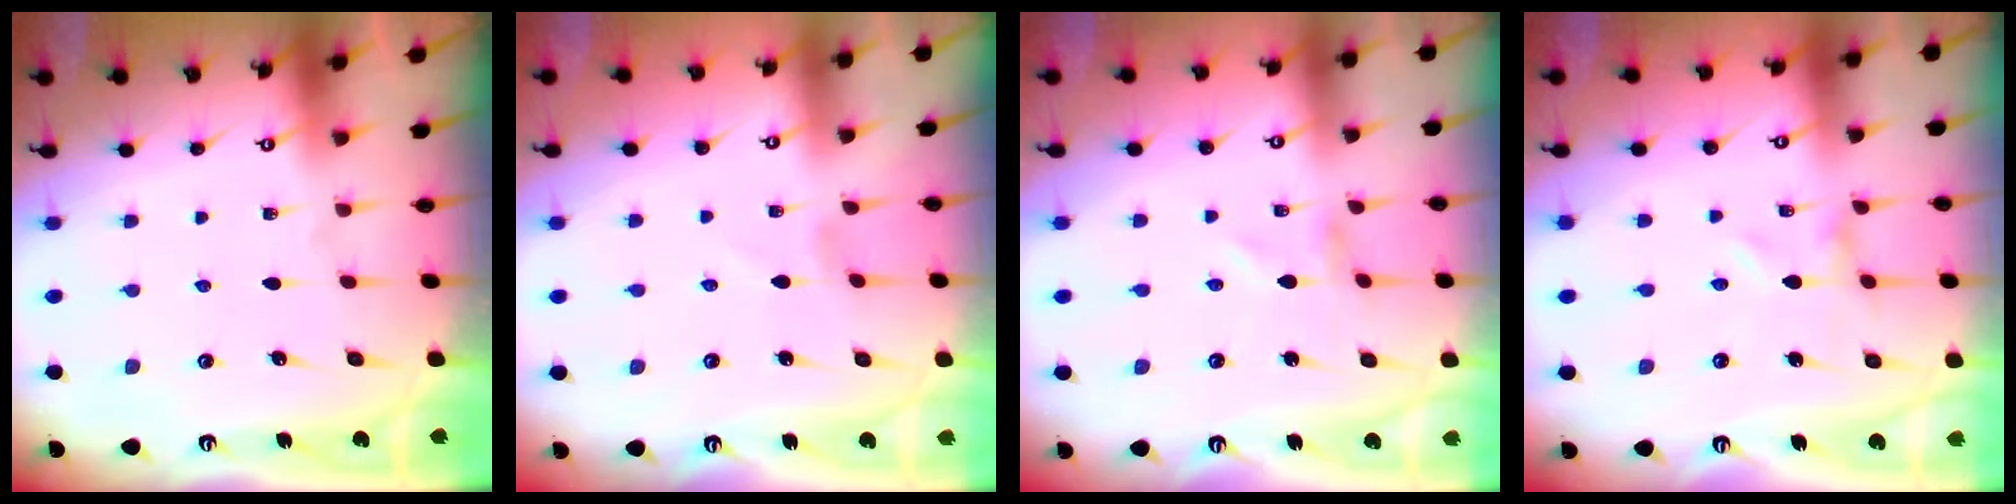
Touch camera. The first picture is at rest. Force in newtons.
{"total": 0.8, "press": 0.8, "slide": 0.2}
{"total": 1.0, "press": 1.0, "slide": 0.1}
{"total": 0.0}